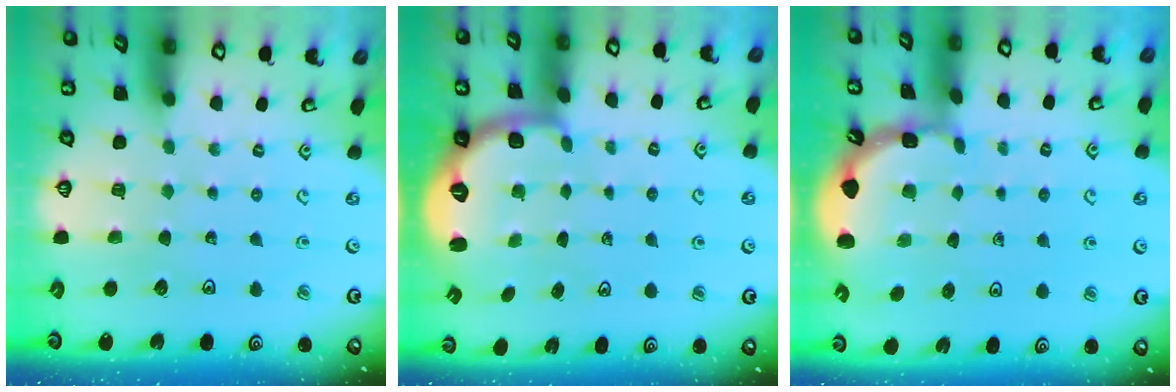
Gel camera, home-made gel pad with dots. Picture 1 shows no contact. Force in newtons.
{"total": 2.7, "press": 1.6, "slide": 2.1}
{"total": 1.5, "press": 1.5, "slide": 0.1}